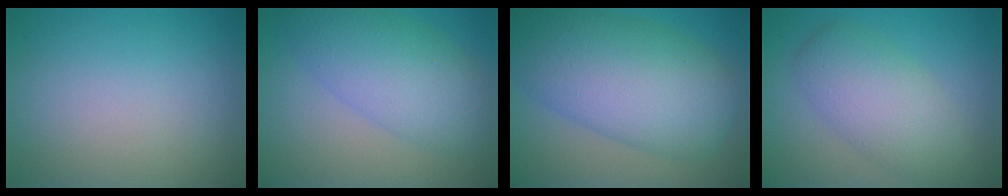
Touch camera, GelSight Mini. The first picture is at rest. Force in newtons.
{"total": 6.8, "press": 6.8, "slide": 0.3}
{"total": 11.2, "press": 11.2, "slide": 0.3}
{"total": 5.5, "press": 5.5, "slide": 0.1}